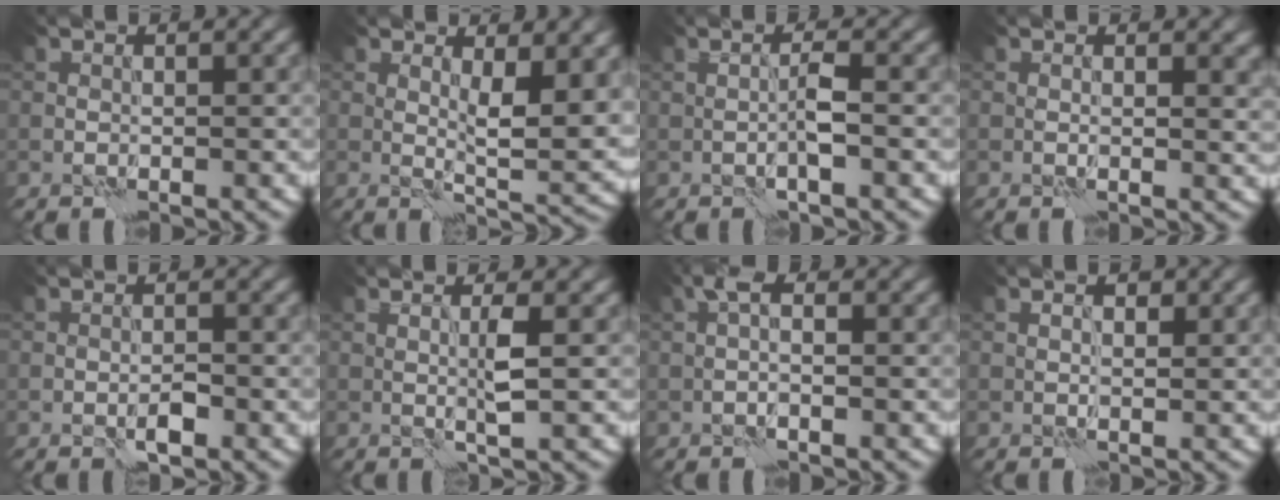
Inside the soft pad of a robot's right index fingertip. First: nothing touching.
{"total": 5.6, "force": [1.5, 1.7, 5.1], "torque": [-0.080, -0.012, 0.030]}
{"total": 2.0, "force": [-0.3, 0.1, 1.9], "torque": [-0.037, 0.002, -0.007]}
{"total": 2.6, "force": [0.6, 1.4, 2.1], "torque": [-0.024, -0.005, 0.012]}
{"total": 1.5, "force": [-0.8, 0.5, 1.2], "torque": [-0.020, 0.001, -0.015]}
{"total": 1.9, "force": [0.3, 0.0, 1.9], "torque": [-0.041, -0.001, 0.004]}
{"total": 1.9, "force": [0.3, 0.6, 1.7], "torque": [-0.034, 0.006, 0.001]}
{"total": 1.6, "force": [0.7, 0.8, 1.2], "torque": [-0.011, -0.004, 0.011]}